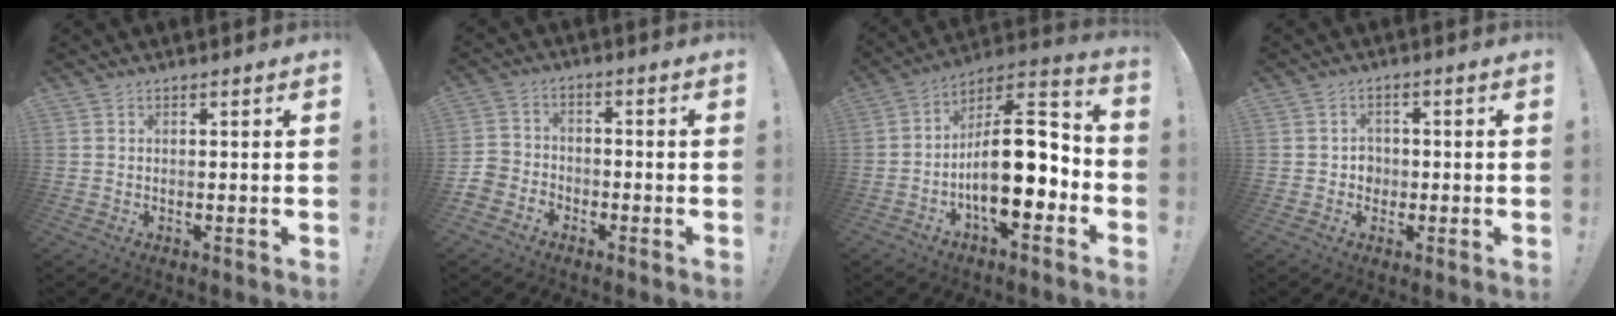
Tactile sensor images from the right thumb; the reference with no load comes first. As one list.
[{"total": 6.1, "force": [-4.4, 4.1, 1.3], "torque": [-0.034, 0.027, -0.084]}, {"total": 19.1, "force": [-3.8, 8.5, 16.6], "torque": [-0.266, 0.015, -0.055]}, {"total": 3.3, "force": [-0.5, 3.0, 1.1], "torque": [-0.008, -0.003, -0.013]}]